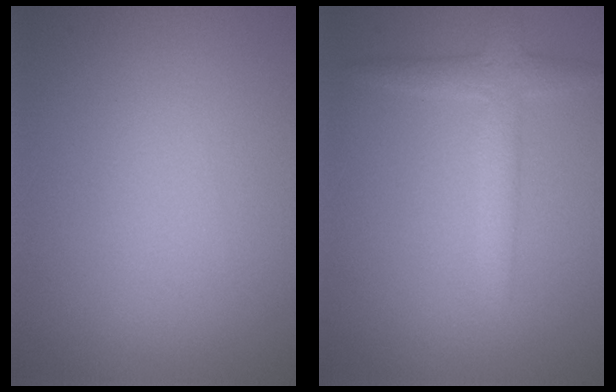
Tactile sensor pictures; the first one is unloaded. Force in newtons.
{"total": 2.8, "press": 2.8, "slide": 0.1}